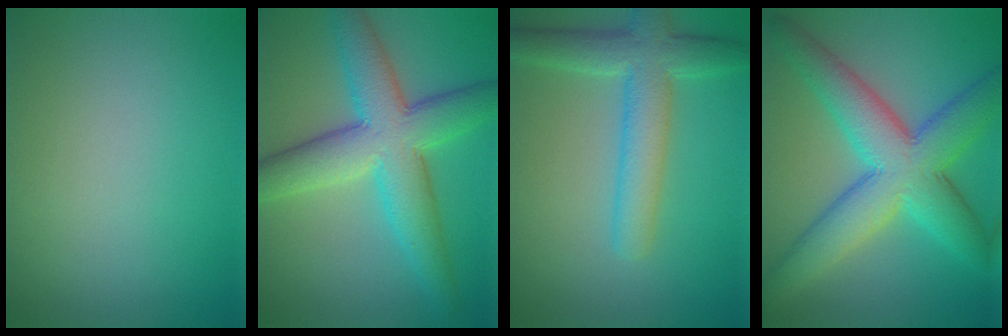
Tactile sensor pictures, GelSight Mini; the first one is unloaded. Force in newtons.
{"total": 8.4, "press": 8.4, "slide": 0.2}
{"total": 5.3, "press": 5.3, "slide": 0.2}
{"total": 9.1, "press": 9.1, "slide": 0.1}